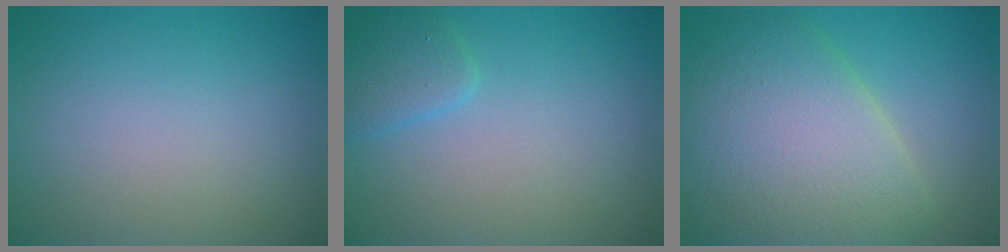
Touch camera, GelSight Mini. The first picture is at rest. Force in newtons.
{"total": 1.9, "press": 1.9, "slide": 0.2}
{"total": 9.6, "press": 9.6, "slide": 0.5}